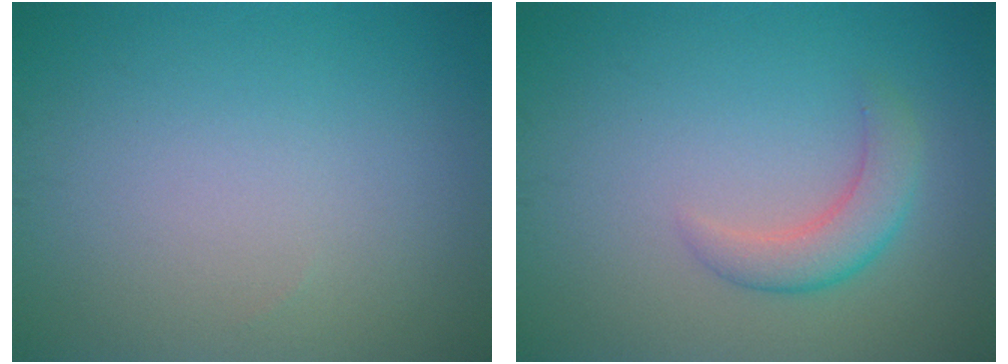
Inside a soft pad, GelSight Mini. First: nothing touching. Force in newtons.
{"total": 2.8, "press": 2.8, "slide": 0.2}